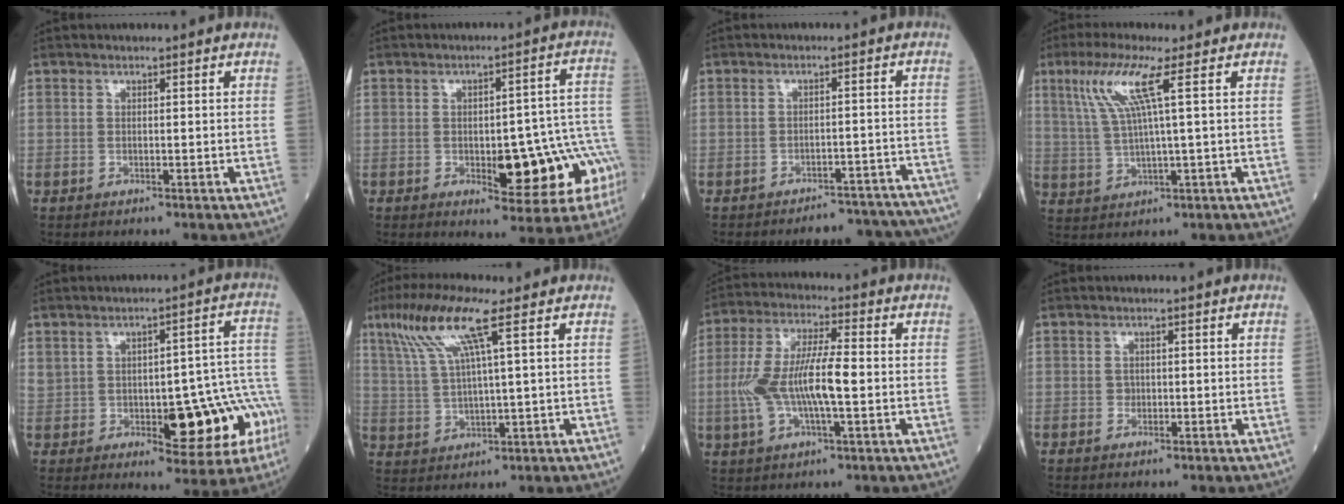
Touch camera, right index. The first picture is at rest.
{"total": 14.2, "force": [-3.8, 4.1, 13.0], "torque": [-0.109, 0.030, -0.032]}
{"total": 11.7, "force": [-11.4, 2.4, 0.8], "torque": [0.016, 0.029, -0.123]}
{"total": 7.8, "force": [3.3, -0.6, 7.0], "torque": [-0.153, 0.008, 0.073]}
{"total": 15.2, "force": [-2.1, 5.7, 13.9], "torque": [-0.161, 0.035, -0.004]}
{"total": 9.6, "force": [4.9, 0.0, 8.2], "torque": [-0.181, 0.018, 0.103]}
{"total": 10.7, "force": [-0.9, 2.6, 10.3], "torque": [-0.215, 0.014, -0.014]}
{"total": 0.6, "force": [0.0, 0.6, 0.2], "torque": [0.000, 0.004, 0.001]}